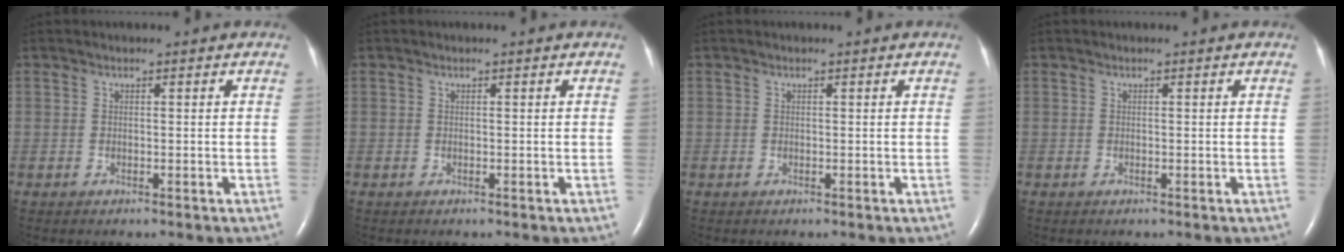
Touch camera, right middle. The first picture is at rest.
{"total": 0.0}
{"total": 0.0}
{"total": 0.0}